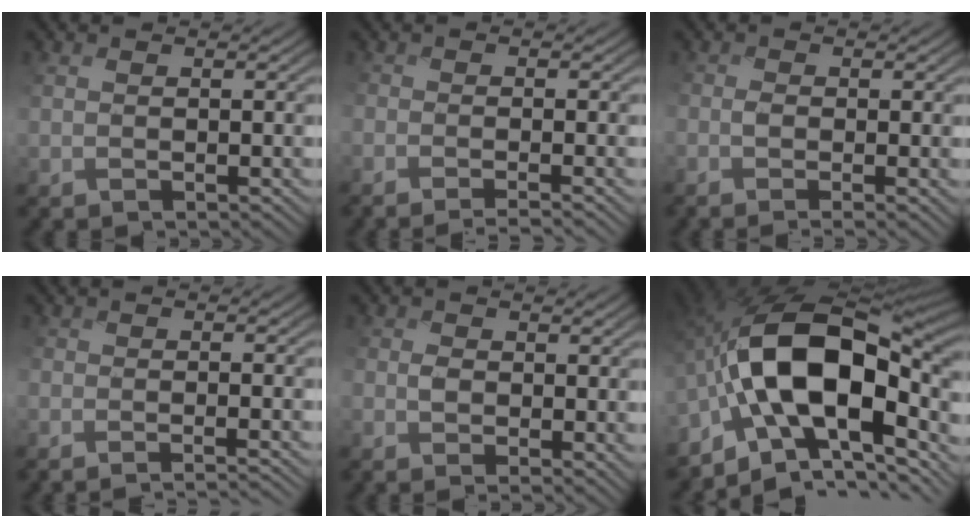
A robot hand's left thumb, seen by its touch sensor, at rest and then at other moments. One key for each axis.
{"total": 3.5, "fx": -2.5, "fy": 0.9, "fz": 2.3, "tx": -0.028, "ty": -0.006, "tz": -0.032}
{"total": 2.3, "fx": -0.5, "fy": 0.6, "fz": 2.2, "tx": -0.045, "ty": 0.001, "tz": -0.015}
{"total": 4.1, "fx": -3.2, "fy": 0.8, "fz": 2.4, "tx": -0.031, "ty": -0.002, "tz": -0.038}
{"total": 3.0, "fx": -0.1, "fy": 1.7, "fz": 2.5, "tx": -0.049, "ty": 0.000, "tz": -0.004}
{"total": 18.8, "fx": -1.5, "fy": 11.1, "fz": 15.1, "tx": -0.297, "ty": -0.006, "tz": -0.022}